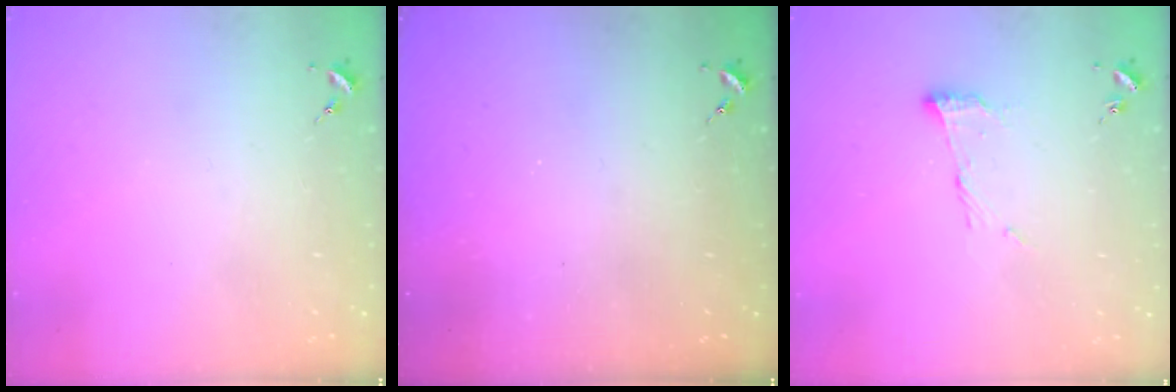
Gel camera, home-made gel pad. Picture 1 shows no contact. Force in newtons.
{"total": 0.0}
{"total": 9.4, "press": 9.4, "slide": 0.2}